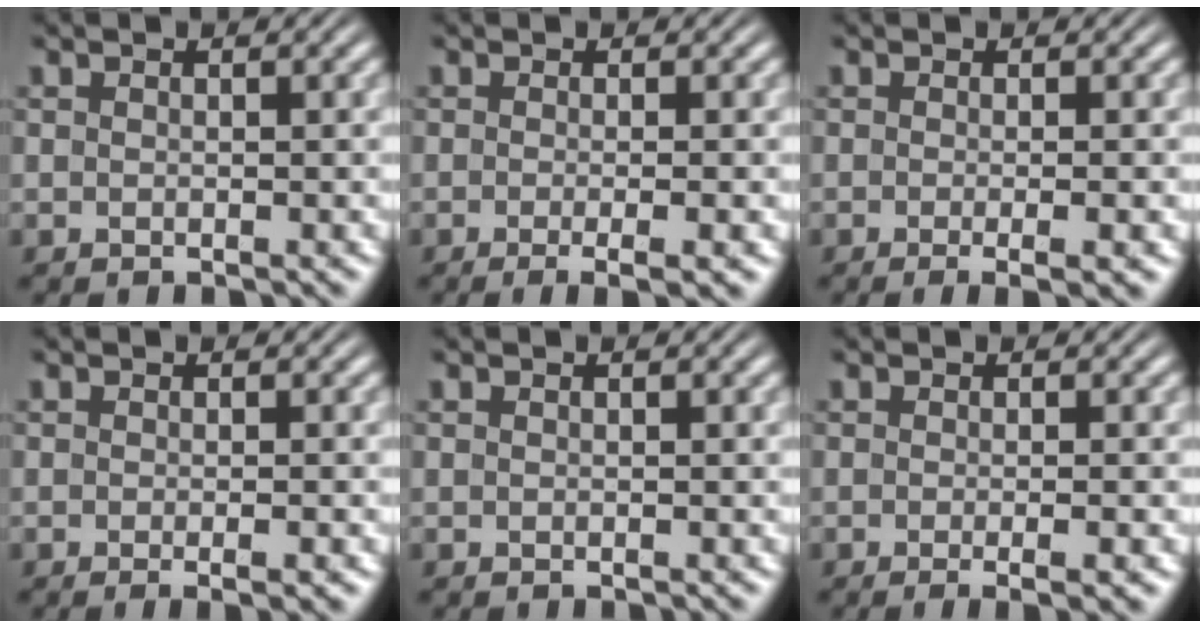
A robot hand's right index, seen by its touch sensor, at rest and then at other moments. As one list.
[{"total": 3.2, "force": [-2.2, 0.4, 2.3], "torque": [-0.035, -0.009, -0.031]}, {"total": 2.5, "force": [-1.5, 0.3, 1.9], "torque": [-0.028, -0.005, -0.023]}, {"total": 1.4, "force": [-0.9, 0.1, 1.1], "torque": [-0.016, 0.000, -0.015]}, {"total": 0.0}, {"total": 2.1, "force": [-1.3, 0.2, 1.6], "torque": [-0.023, -0.003, -0.021]}]